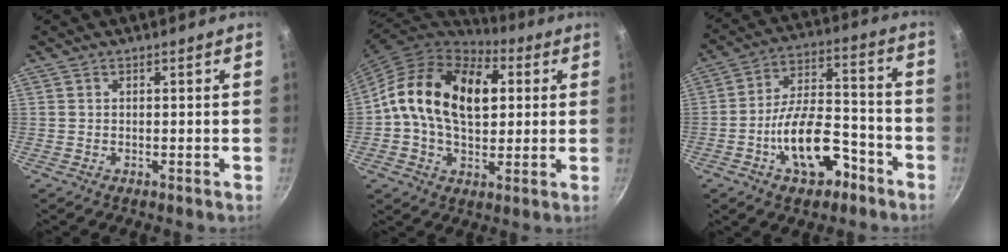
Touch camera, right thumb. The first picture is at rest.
{"total": 21.0, "force": [3.9, 13.7, 15.4], "torque": [-0.242, 0.015, 0.050]}
{"total": 14.9, "force": [-6.9, 7.7, 10.8], "torque": [-0.152, 0.066, -0.109]}